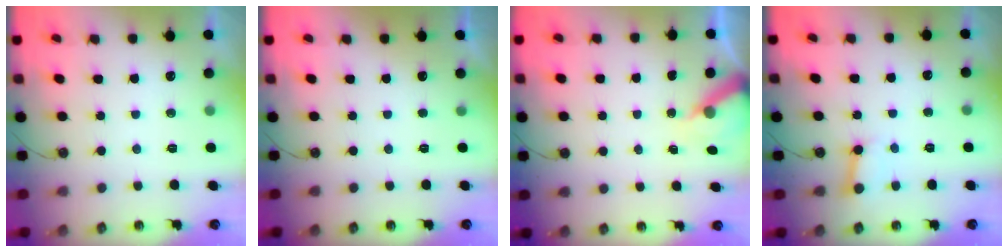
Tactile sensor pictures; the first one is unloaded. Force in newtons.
{"total": 0.0}
{"total": 7.0, "press": 7.0, "slide": 0.4}
{"total": 3.5, "press": 3.4, "slide": 0.3}